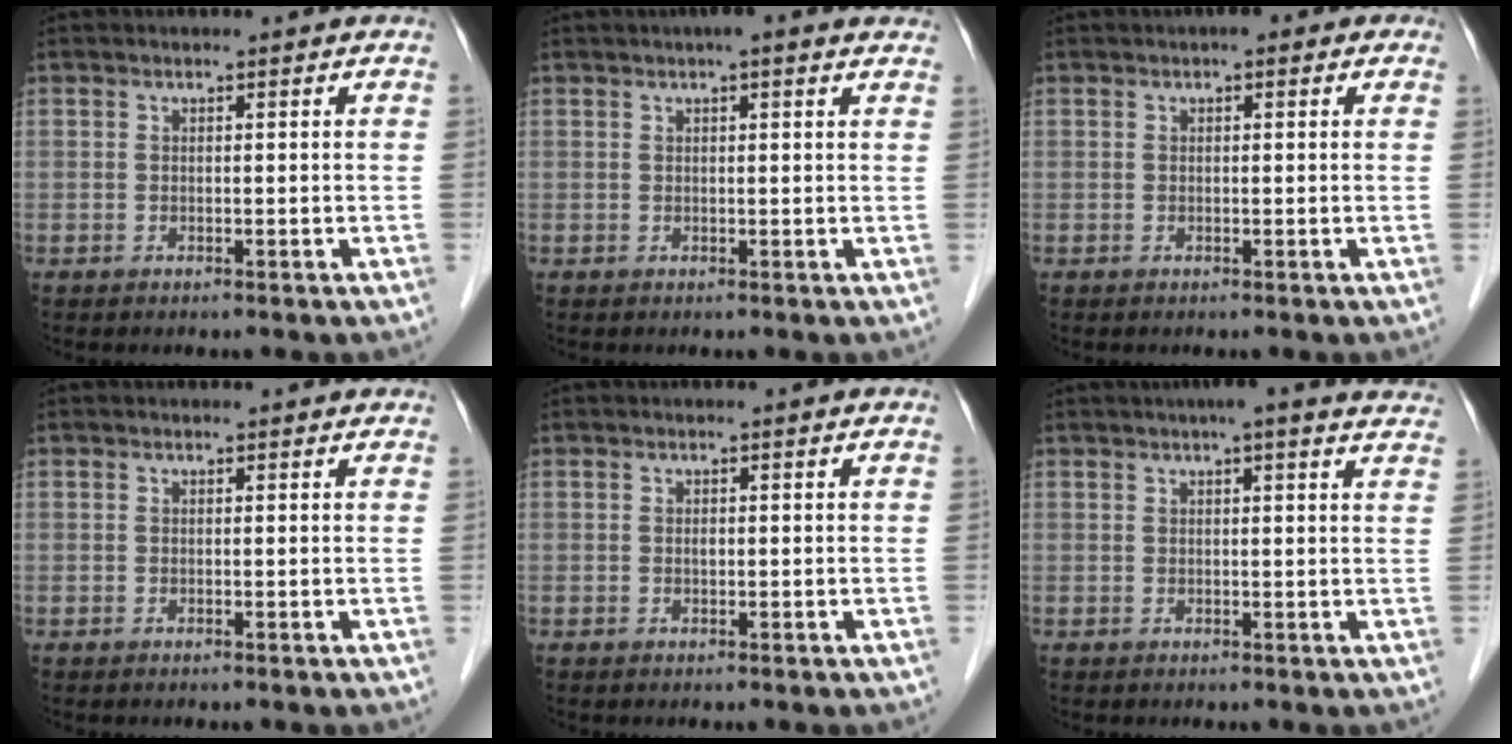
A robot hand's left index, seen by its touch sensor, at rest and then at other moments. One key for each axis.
{"total": 4.6, "fx": 3.3, "fy": 0.9, "fz": 3.0, "tx": -0.035, "ty": 0.025, "tz": 0.035}
{"total": 1.9, "fx": 0.9, "fy": 1.0, "fz": 1.3, "tx": -0.015, "ty": 0.015, "tz": 0.006}
{"total": 0.6, "fx": 0.5, "fy": 0.2, "fz": 0.1, "tx": -0.008, "ty": -0.002, "tz": 0.000}
{"total": 0.5, "fx": 0.0, "fy": 0.3, "fz": 0.5, "tx": -0.008, "ty": 0.001, "tz": 0.001}
{"total": 10.5, "fx": 8.8, "fy": 1.5, "fz": 5.5, "tx": -0.062, "ty": 0.015, "tz": 0.085}